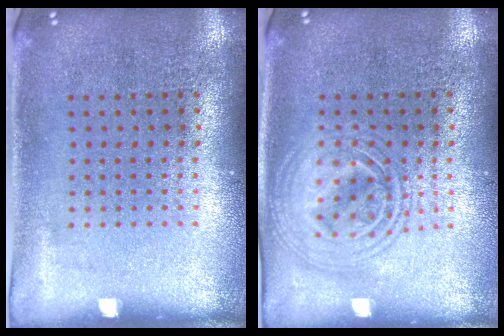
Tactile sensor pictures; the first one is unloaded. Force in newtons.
{"total": 2.6, "press": 2.6, "slide": 0.3}